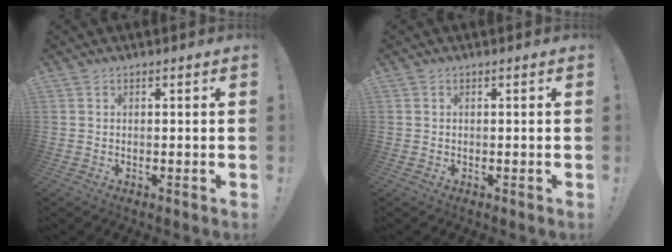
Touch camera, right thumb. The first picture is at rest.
{"total": 0.0}